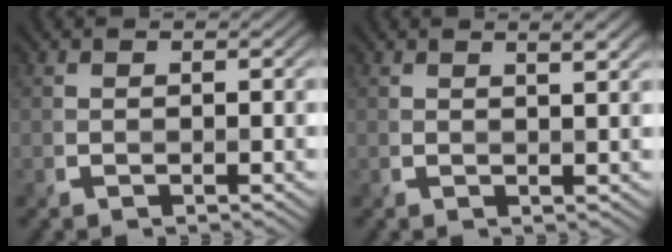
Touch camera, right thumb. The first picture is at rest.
{"total": 2.1, "force": [1.2, 0.3, 1.6], "torque": [-0.024, -0.001, 0.018]}